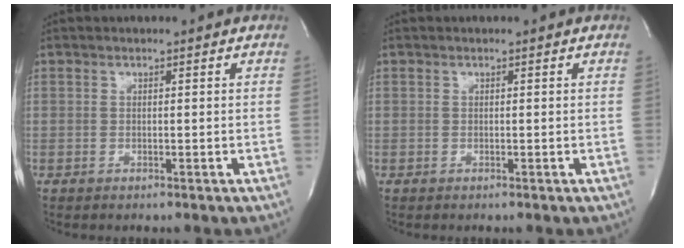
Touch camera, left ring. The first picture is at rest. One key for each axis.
{"total": 0.0}